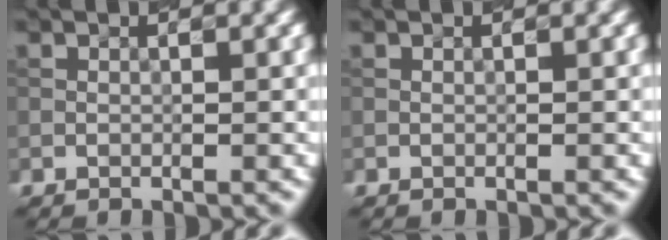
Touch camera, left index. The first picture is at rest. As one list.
[{"total": 0.0}]